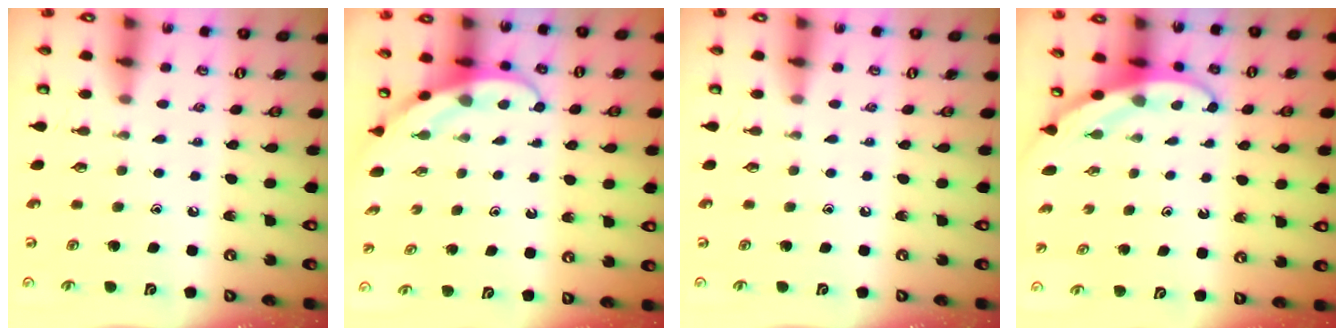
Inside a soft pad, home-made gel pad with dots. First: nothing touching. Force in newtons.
{"total": 4.0, "press": 4.0, "slide": 0.3}
{"total": 0.0}
{"total": 4.0, "press": 4.0, "slide": 0.4}